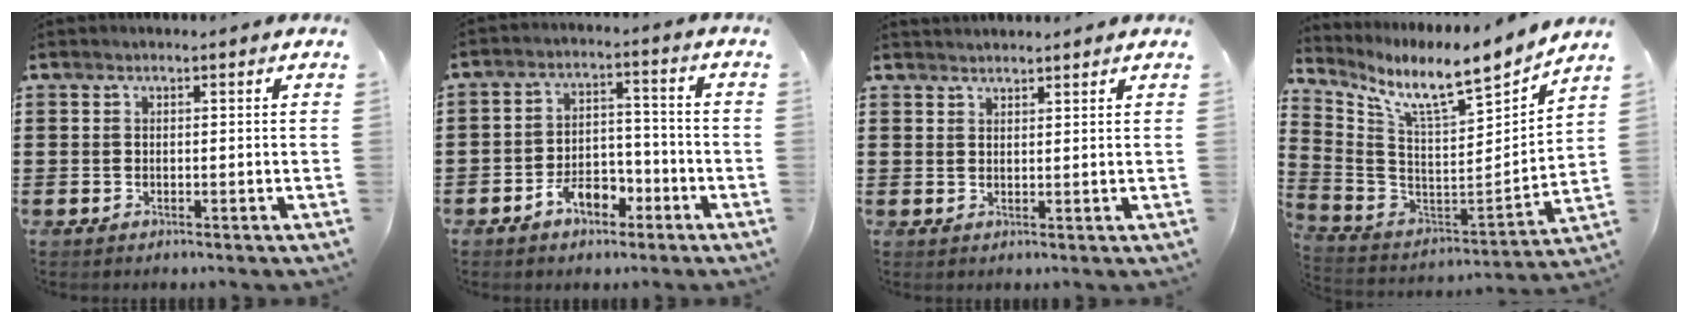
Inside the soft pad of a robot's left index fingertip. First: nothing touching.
{"total": 6.4, "force": [-4.1, 3.4, 3.6], "torque": [-0.071, 0.018, -0.078]}
{"total": 1.5, "force": [1.5, 0.1, 0.1], "torque": [-0.004, 0.002, 0.029]}
{"total": 8.8, "force": [6.9, 0.9, 5.4], "torque": [-0.128, -0.063, 0.108]}